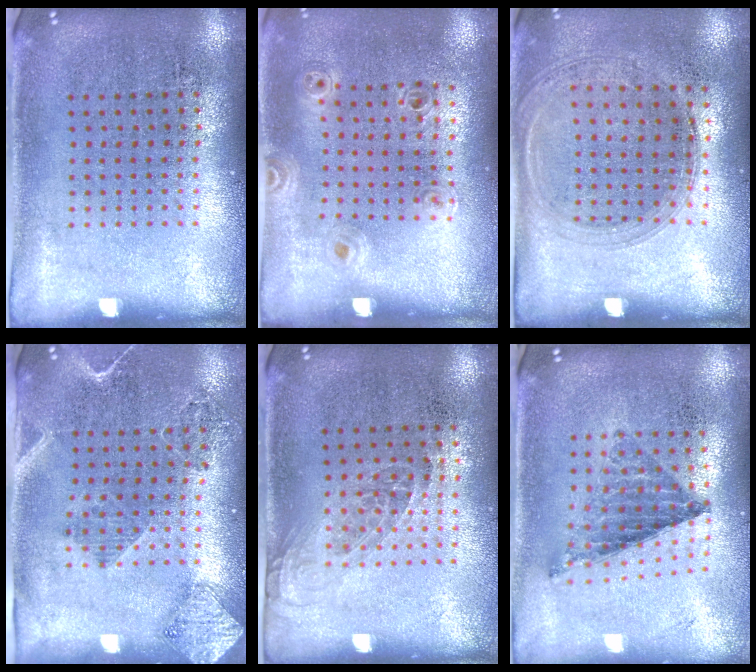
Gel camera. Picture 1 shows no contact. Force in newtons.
{"total": 0.9, "press": 0.8, "slide": 0.3}
{"total": 1.3, "press": 1.2, "slide": 0.5}
{"total": 1.8, "press": 1.6, "slide": 0.8}
{"total": 1.2, "press": 1.0, "slide": 0.7}
{"total": 0.7, "press": 0.7, "slide": 0.0}